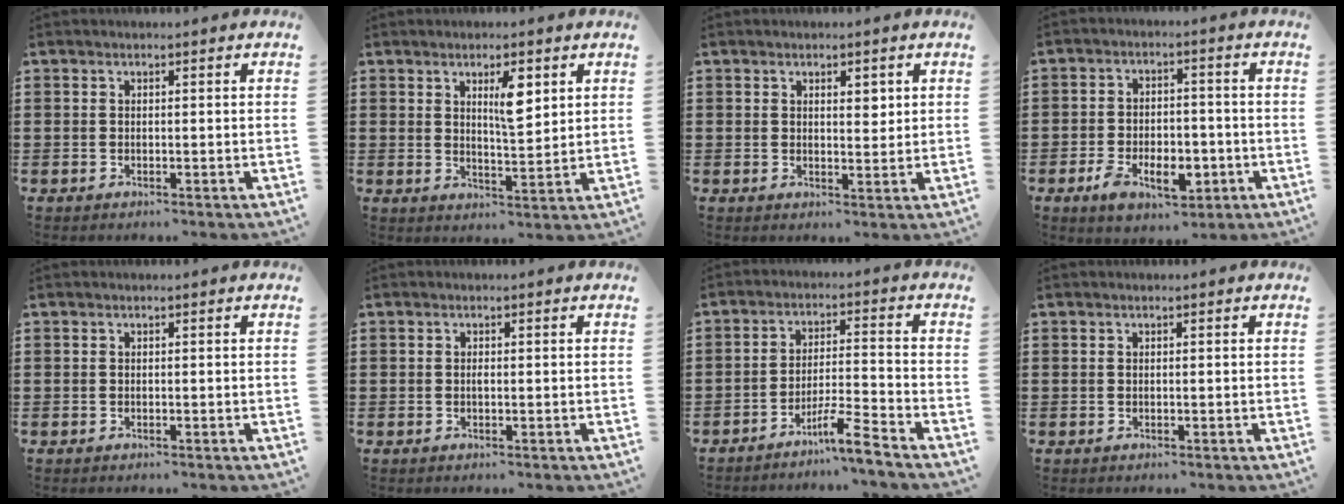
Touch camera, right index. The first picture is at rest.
{"total": 5.2, "force": [2.3, 1.5, 4.5], "torque": [-0.070, -0.003, 0.032]}
{"total": 2.1, "force": [1.0, 0.9, 1.6], "torque": [-0.025, 0.002, 0.015]}
{"total": 7.2, "force": [-3.1, 4.3, 4.9], "torque": [-0.076, 0.007, -0.059]}
{"total": 0.0}
{"total": 0.6, "force": [-0.2, 0.0, 0.5], "torque": [-0.012, -0.005, -0.002]}
{"total": 6.1, "force": [-5.0, -0.2, 3.5], "torque": [-0.065, -0.007, -0.095]}
{"total": 0.0}